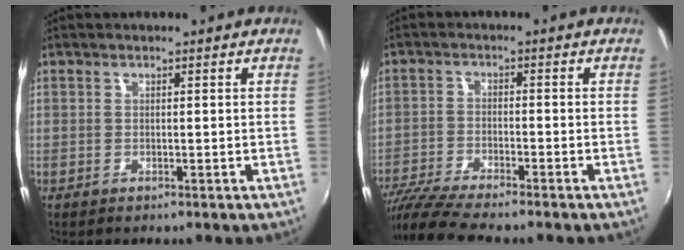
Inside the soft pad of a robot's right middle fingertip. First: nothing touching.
{"total": 9.6, "force": [-8.4, 0.4, 4.6], "torque": [-0.113, -0.027, -0.155]}